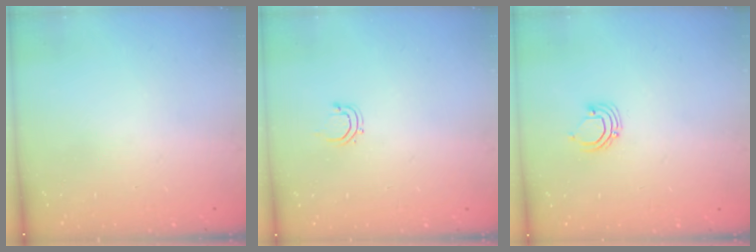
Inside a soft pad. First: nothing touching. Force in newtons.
{"total": 2.8, "press": 2.7, "slide": 0.5}
{"total": 3.8, "press": 3.8, "slide": 0.3}